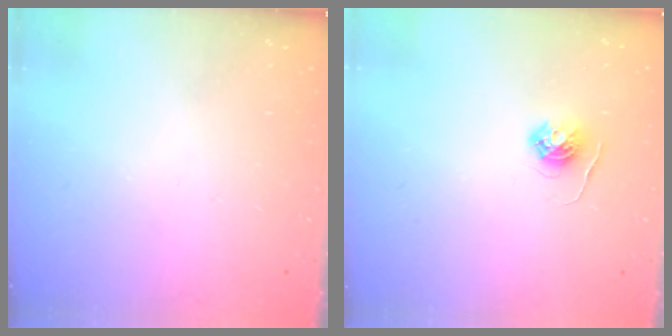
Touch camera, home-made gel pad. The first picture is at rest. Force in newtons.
{"total": 4.8, "press": 4.7, "slide": 0.5}